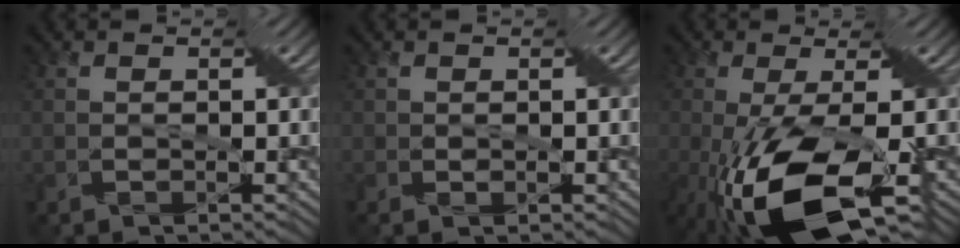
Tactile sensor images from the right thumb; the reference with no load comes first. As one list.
[{"total": 0.8, "force": [0.3, 0.8, 0.2], "torque": [0.007, 0.000, -0.003]}, {"total": 13.6, "force": [-5.6, 4.2, 11.7], "torque": [-0.240, -0.029, -0.093]}]